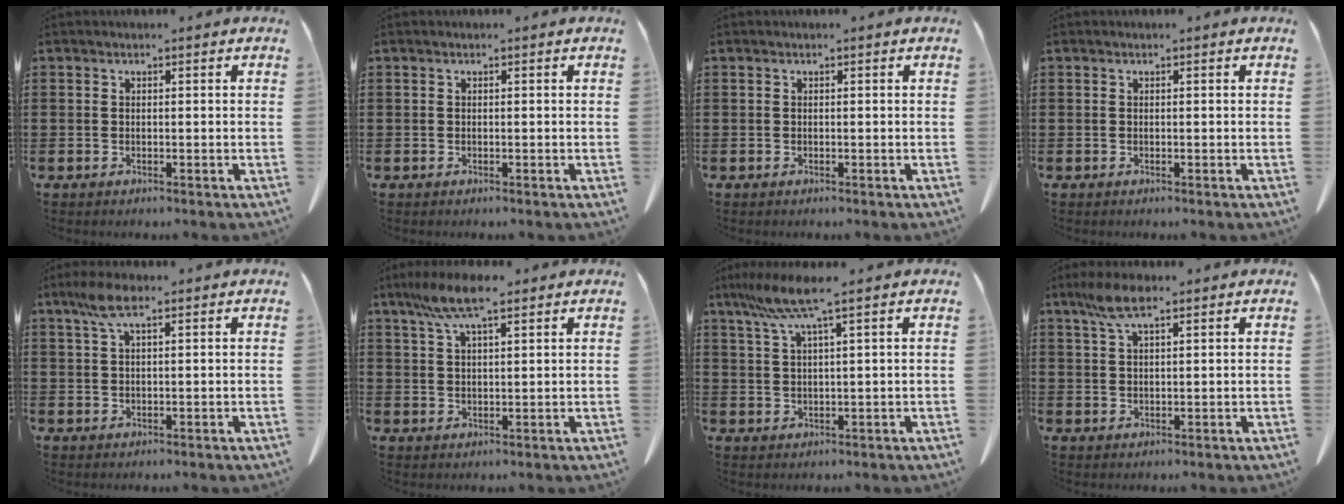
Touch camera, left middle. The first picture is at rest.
{"total": 0.0}
{"total": 0.0}
{"total": 0.0}
{"total": 4.7, "force": [2.4, 1.3, 3.8], "torque": [-0.082, 0.005, 0.043]}
{"total": 7.6, "force": [5.0, 1.7, 5.5], "torque": [-0.118, -0.001, 0.089]}
{"total": 6.6, "force": [3.9, 0.0, 5.4], "torque": [-0.122, -0.008, 0.066]}
{"total": 5.6, "force": [3.2, 1.6, 4.3], "torque": [-0.091, 0.004, 0.058]}